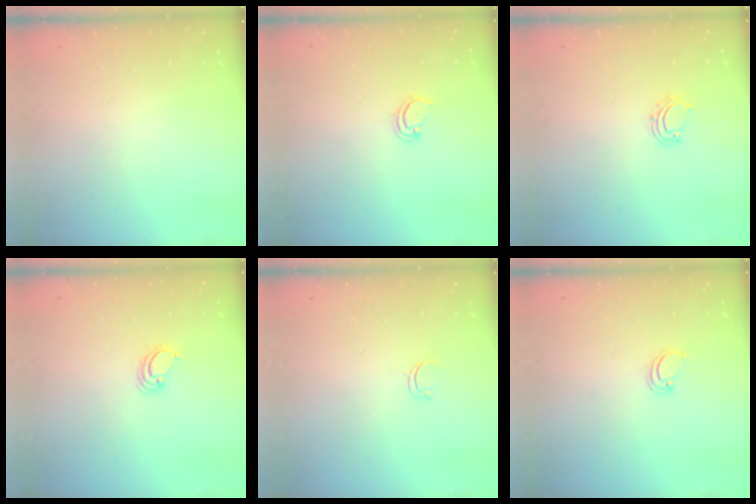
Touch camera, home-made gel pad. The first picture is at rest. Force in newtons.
{"total": 2.6, "press": 2.6, "slide": 0.3}
{"total": 6.5, "press": 6.3, "slide": 1.6}
{"total": 4.1, "press": 4.1, "slide": 0.2}
{"total": 3.5, "press": 3.5, "slide": 0.5}
{"total": 2.5, "press": 2.5, "slide": 0.2}